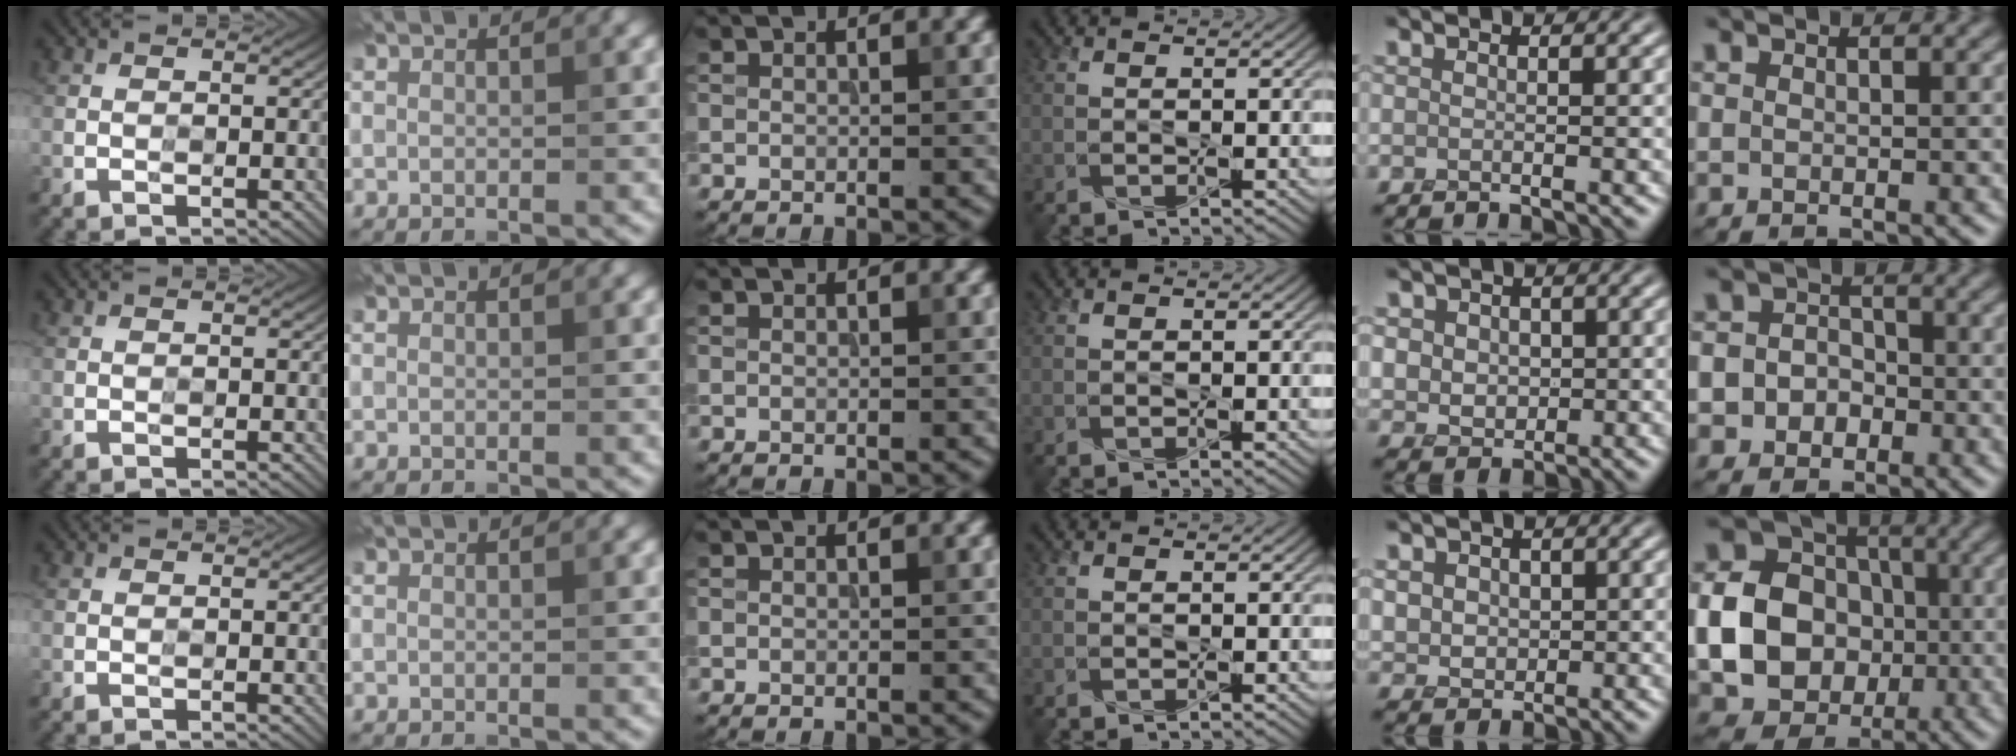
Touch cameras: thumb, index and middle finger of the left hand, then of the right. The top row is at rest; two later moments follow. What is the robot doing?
{"motion": "press", "object": "gel pad"}